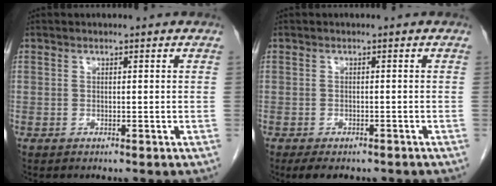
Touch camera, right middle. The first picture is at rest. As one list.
[{"total": 5.9, "force": [-4.6, 2.5, 2.7], "torque": [-0.032, -0.005, -0.058]}]